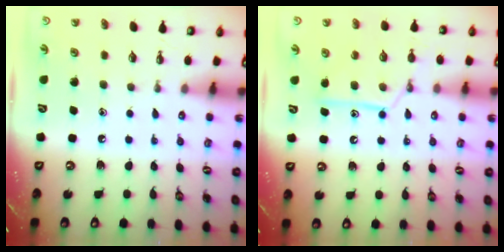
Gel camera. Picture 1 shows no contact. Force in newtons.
{"total": 11.2, "press": 11.2, "slide": 0.6}